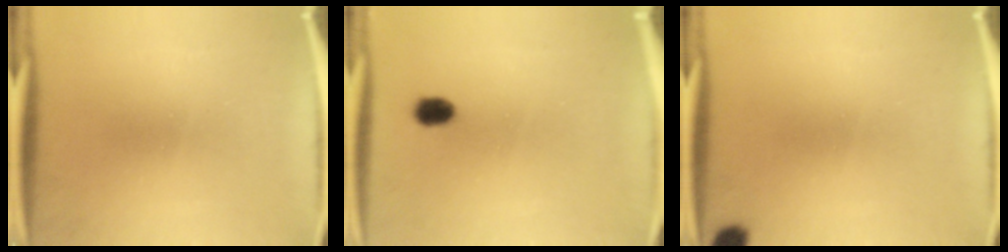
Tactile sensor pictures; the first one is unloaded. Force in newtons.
{"total": 2.6}
{"total": 2.5}